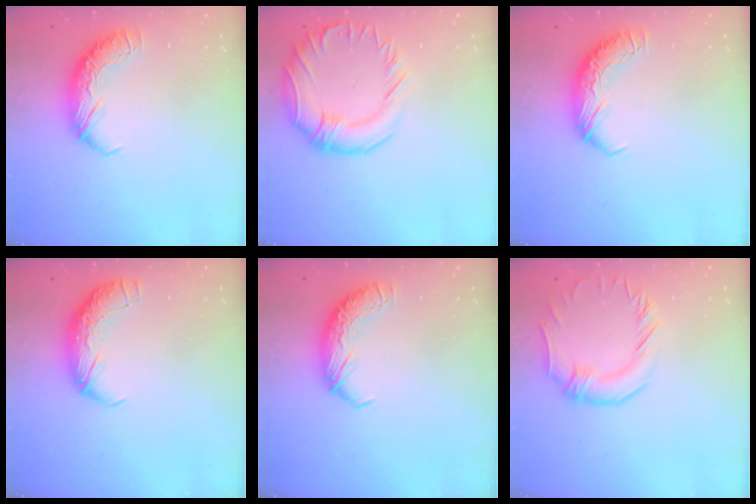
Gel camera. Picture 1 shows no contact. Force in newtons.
{"total": 4.9, "press": 4.4, "slide": 2.1}
{"total": 0.0}
{"total": 2.3, "press": 1.0, "slide": 2.1}
{"total": 0.0}
{"total": 1.0, "press": 0.5, "slide": 0.8}